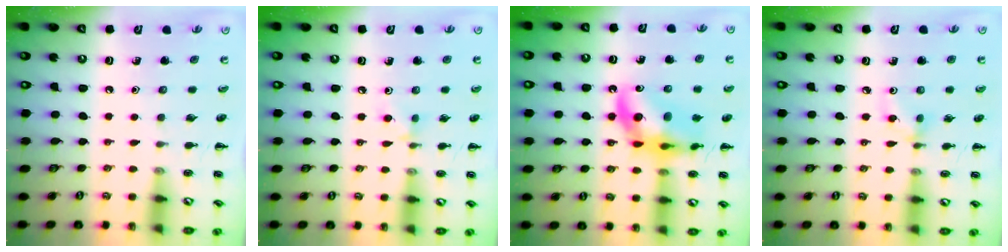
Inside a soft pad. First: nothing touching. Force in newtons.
{"total": 4.0, "press": 3.8, "slide": 1.5}
{"total": 16.0, "press": 15.5, "slide": 3.9}
{"total": 3.1, "press": 2.9, "slide": 1.1}